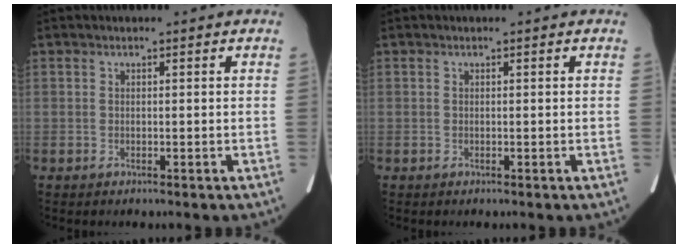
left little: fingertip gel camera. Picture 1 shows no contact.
{"total": 0.0}